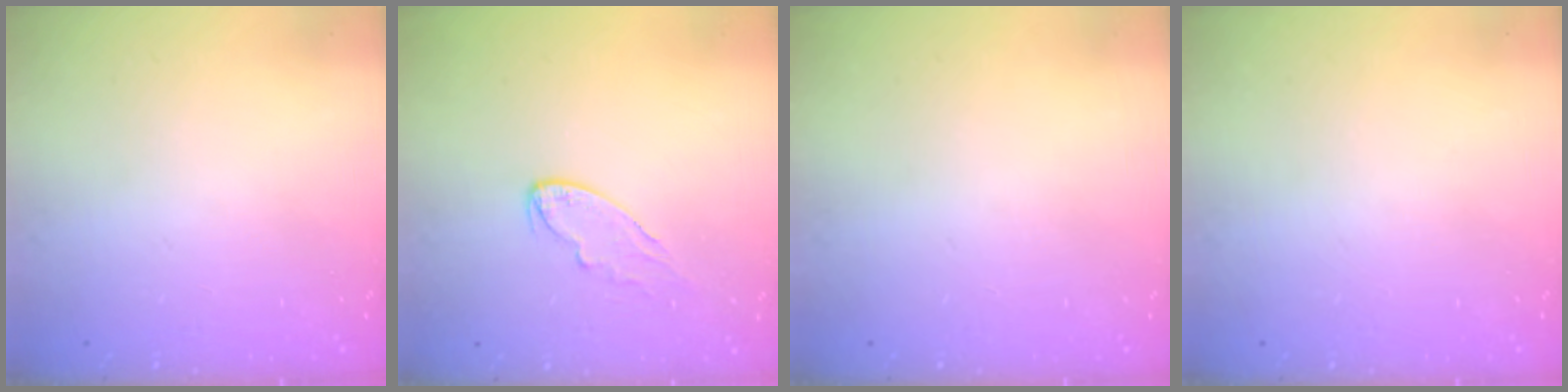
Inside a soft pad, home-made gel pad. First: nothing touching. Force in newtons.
{"total": 6.1, "press": 6.1, "slide": 0.6}
{"total": 0.0}
{"total": 0.0}